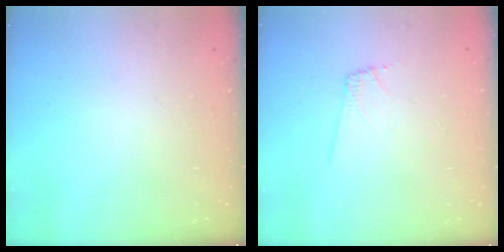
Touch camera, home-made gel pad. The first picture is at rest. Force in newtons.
{"total": 5.4, "press": 5.4, "slide": 0.6}